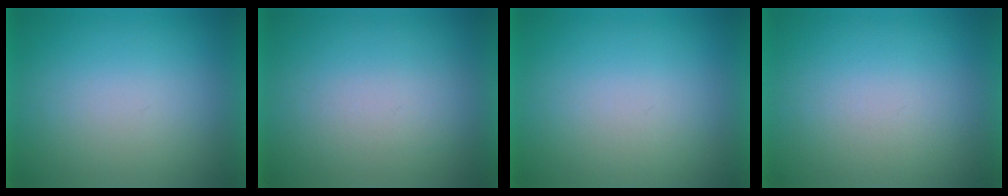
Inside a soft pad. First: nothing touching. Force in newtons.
{"total": 1.4}
{"total": 1.0}
{"total": 1.1}